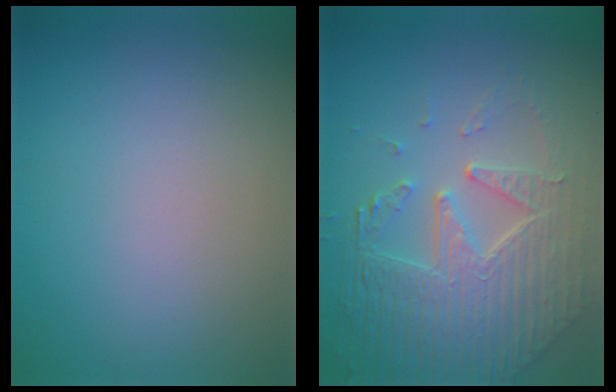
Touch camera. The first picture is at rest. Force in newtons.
{"total": 7.9, "press": 5.6, "slide": 5.5}